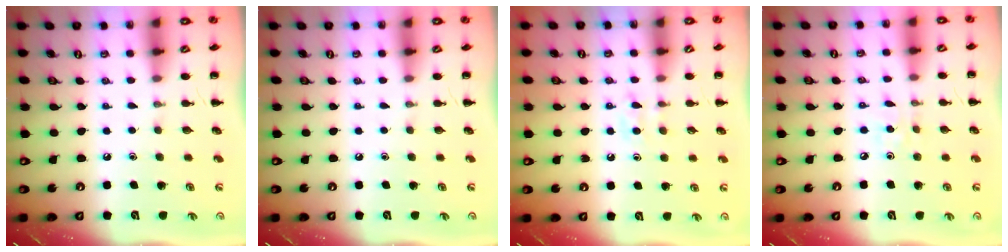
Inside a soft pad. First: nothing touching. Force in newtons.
{"total": 0.0}
{"total": 4.9, "press": 4.7, "slide": 1.4}
{"total": 2.0, "press": 1.9, "slide": 0.6}